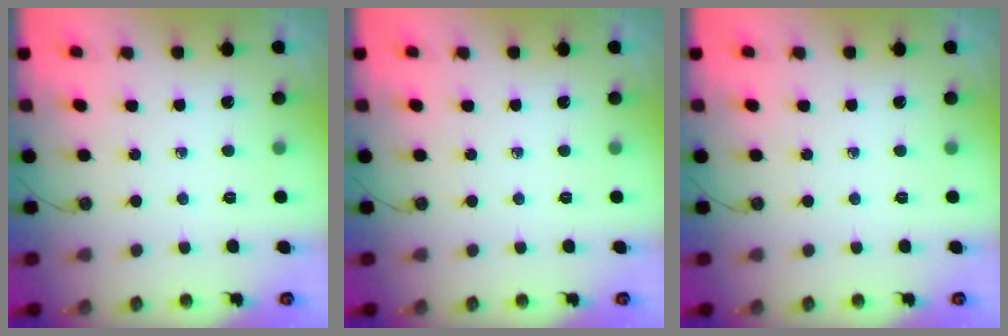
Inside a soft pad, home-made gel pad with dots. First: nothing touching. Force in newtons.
{"total": 0.0}
{"total": 0.0}